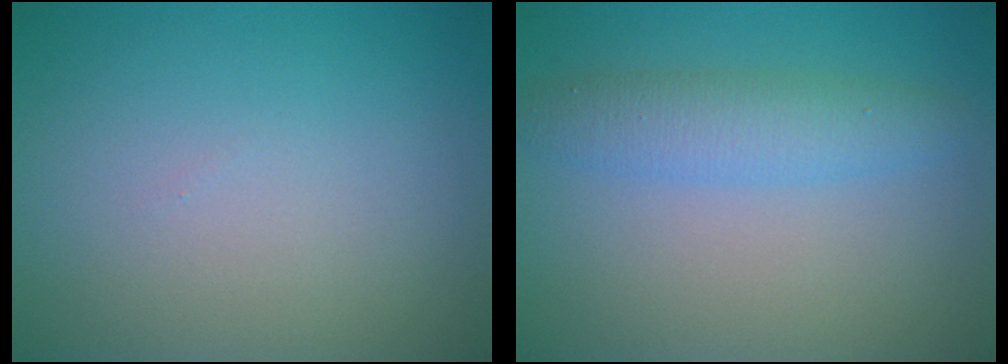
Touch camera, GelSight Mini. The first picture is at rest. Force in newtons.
{"total": 3.3, "press": 3.3, "slide": 0.1}